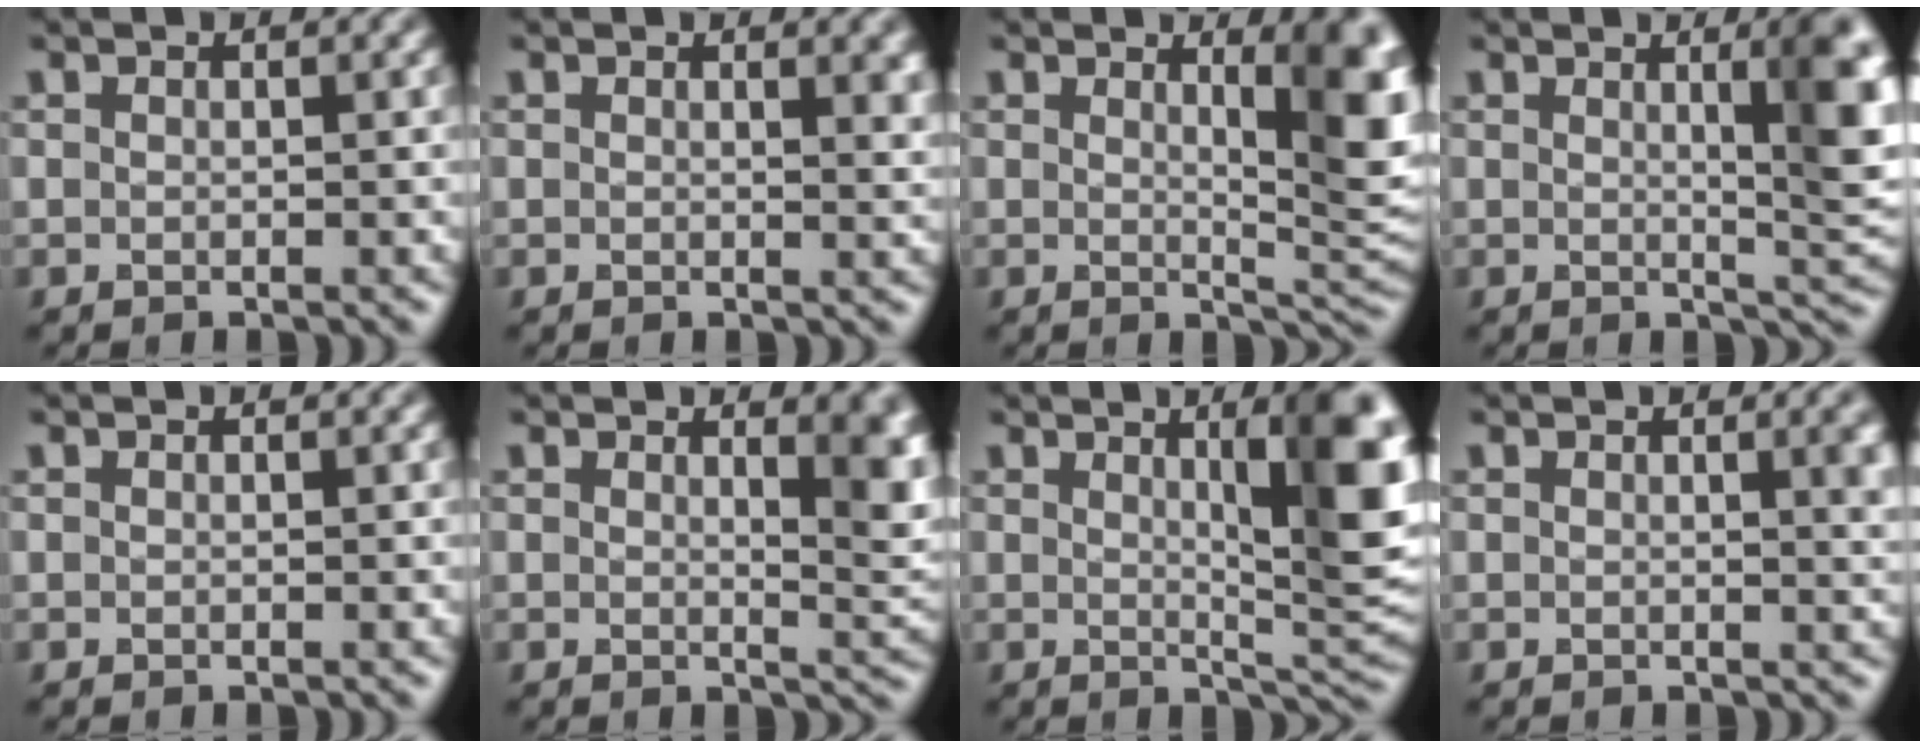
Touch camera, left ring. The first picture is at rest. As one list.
[{"total": 2.4, "force": [1.1, 0.9, 1.9], "torque": [-0.012, 0.001, 0.015]}, {"total": 7.0, "force": [2.0, 2.1, 6.4], "torque": [-0.068, -0.010, 0.034]}, {"total": 8.3, "force": [1.7, 2.2, 7.8], "torque": [-0.071, 0.007, 0.024]}, {"total": 0.0}, {"total": 5.6, "force": [2.2, 2.2, 4.6], "torque": [-0.026, -0.003, 0.033]}, {"total": 10.1, "force": [2.5, 2.5, 9.5], "torque": [-0.106, 0.003, 0.039]}, {"total": 2.7, "force": [0.6, 0.9, 2.5], "torque": [-0.019, 0.005, 0.004]}]